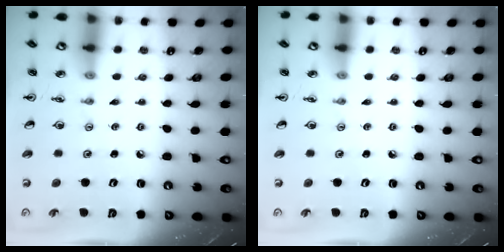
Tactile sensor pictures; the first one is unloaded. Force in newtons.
{"total": 0.0}